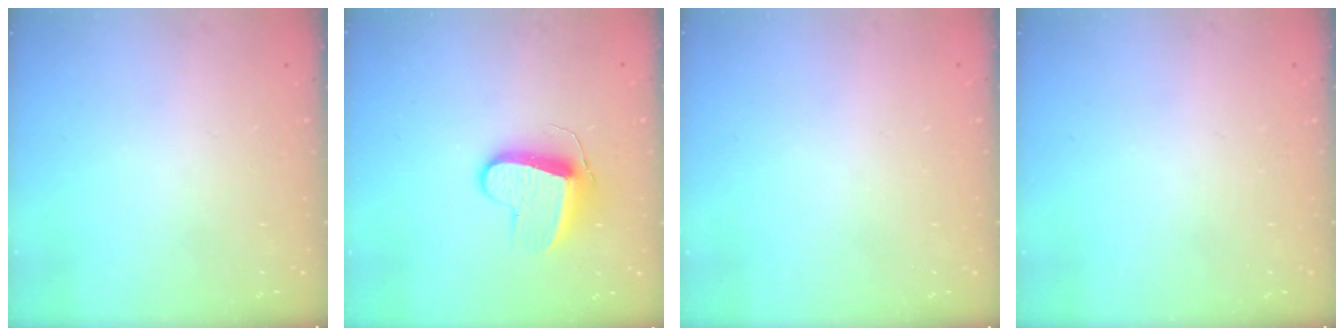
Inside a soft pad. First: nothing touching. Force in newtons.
{"total": 9.9, "press": 9.9, "slide": 0.6}
{"total": 0.0}
{"total": 0.0}